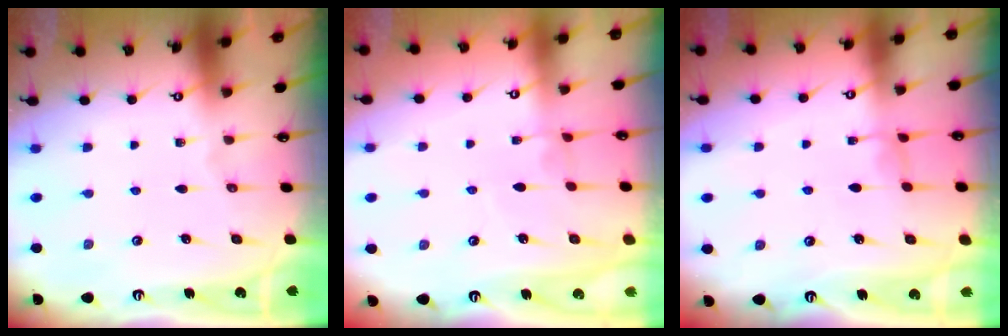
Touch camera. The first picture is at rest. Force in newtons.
{"total": 2.8, "press": 2.7, "slide": 0.4}
{"total": 0.7, "press": 0.4, "slide": 0.6}